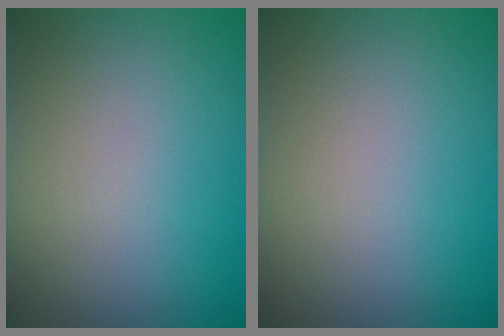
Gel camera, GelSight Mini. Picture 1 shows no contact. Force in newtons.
{"total": 0.0}